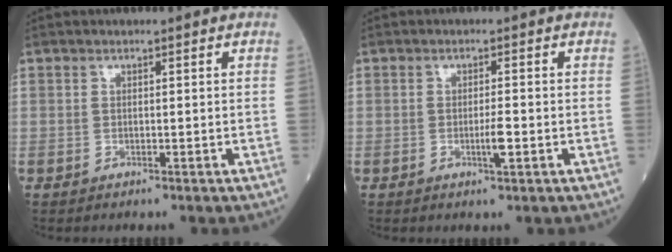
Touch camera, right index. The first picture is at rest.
{"total": 2.3, "force": [-0.8, 0.1, 2.2], "torque": [-0.038, -0.003, -0.015]}